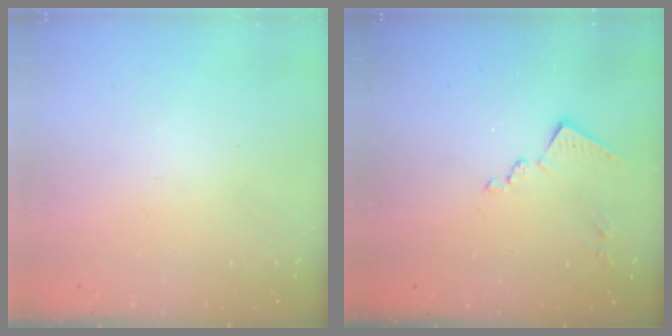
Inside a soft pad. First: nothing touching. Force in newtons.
{"total": 9.1, "press": 9.1, "slide": 0.5}